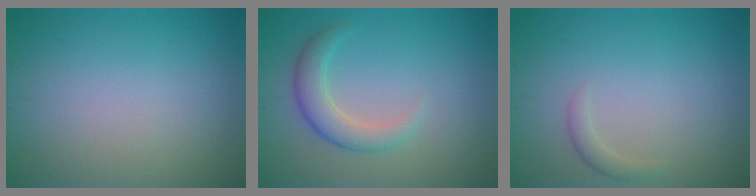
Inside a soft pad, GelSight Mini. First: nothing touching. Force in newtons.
{"total": 3.1, "press": 3.1, "slide": 0.1}
{"total": 1.1, "press": 1.1, "slide": 0.0}